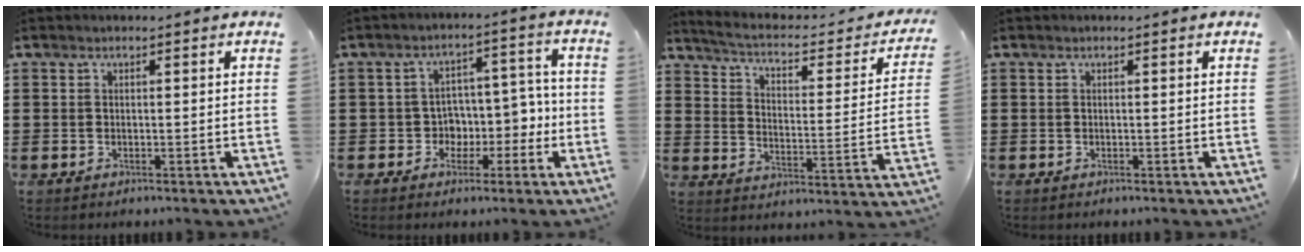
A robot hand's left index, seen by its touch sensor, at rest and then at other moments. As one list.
[{"total": 5.1, "force": [-1.0, 4.8, 1.4], "torque": [-0.040, 0.001, -0.022]}, {"total": 2.8, "force": [2.3, 0.3, 1.6], "torque": [-0.048, -0.025, 0.029]}, {"total": 0.0}]